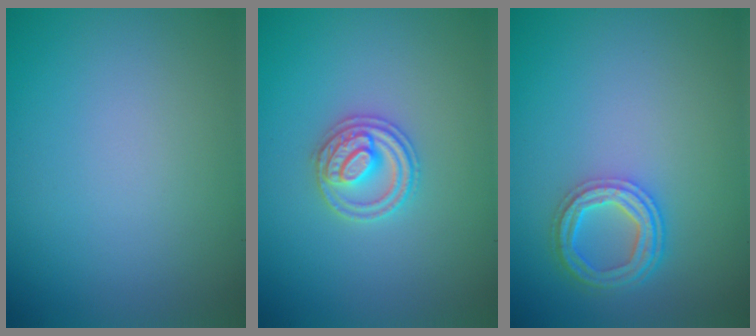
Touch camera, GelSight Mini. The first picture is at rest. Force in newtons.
{"total": 2.8, "press": 2.7, "slide": 0.5}
{"total": 4.1, "press": 3.2, "slide": 2.5}